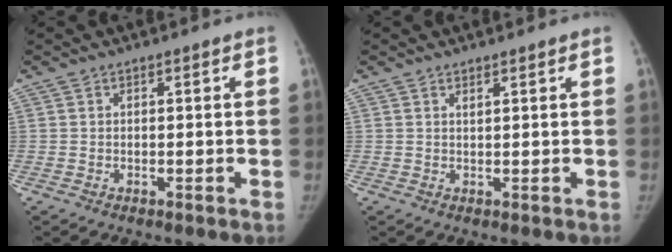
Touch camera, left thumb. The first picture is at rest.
{"total": 0.8, "force": [0.7, 0.1, 0.4], "torque": [-0.007, -0.006, 0.013]}